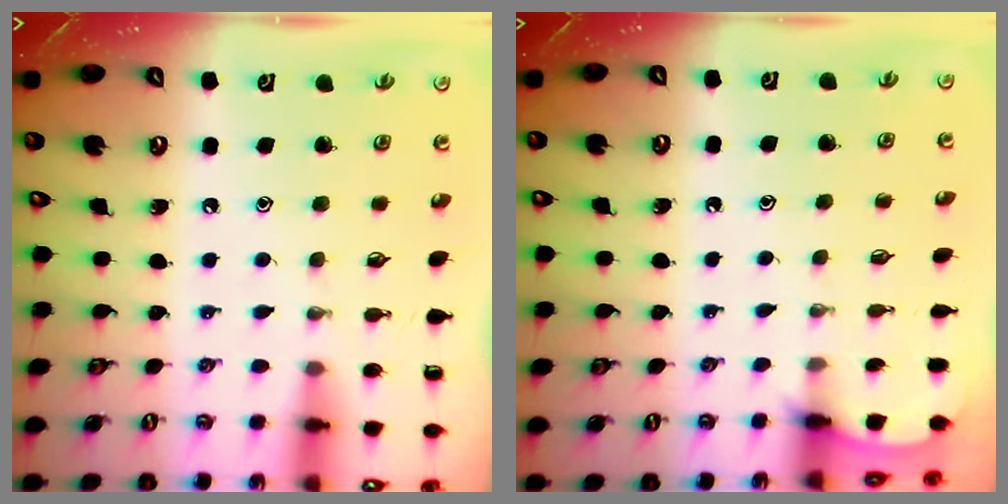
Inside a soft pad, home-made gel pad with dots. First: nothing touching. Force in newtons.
{"total": 2.6, "press": 2.6, "slide": 0.3}